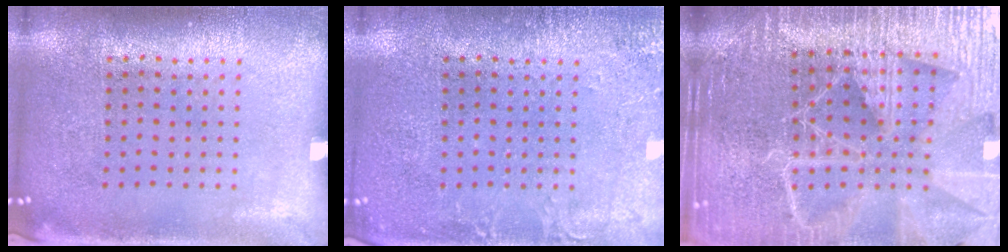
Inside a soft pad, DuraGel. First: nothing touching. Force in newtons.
{"total": 2.1, "press": 2.1, "slide": 0.1}
{"total": 5.7, "press": 5.0, "slide": 2.6}